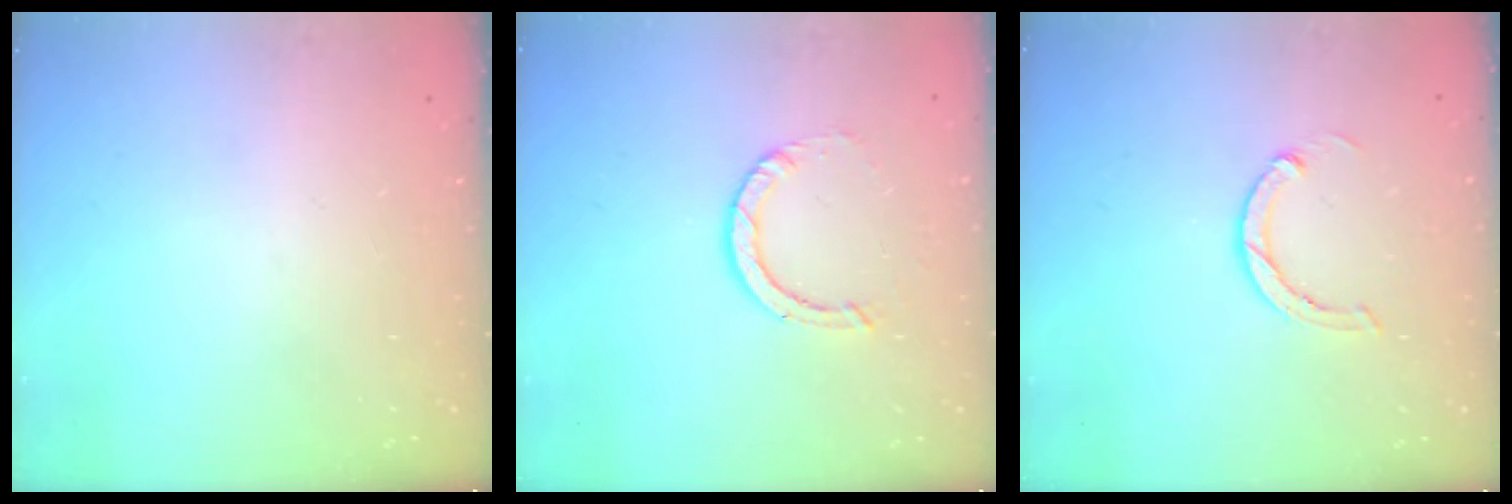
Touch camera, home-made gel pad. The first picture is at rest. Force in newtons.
{"total": 2.9, "press": 2.9, "slide": 0.2}
{"total": 3.1, "press": 3.1, "slide": 0.1}